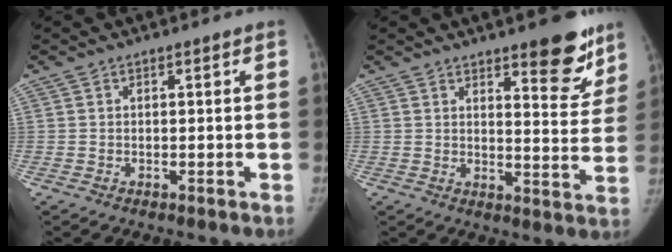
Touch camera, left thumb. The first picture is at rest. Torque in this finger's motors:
{"motor_torque": [1.50, 0.17, 1.32, -0.85, 0.23]}